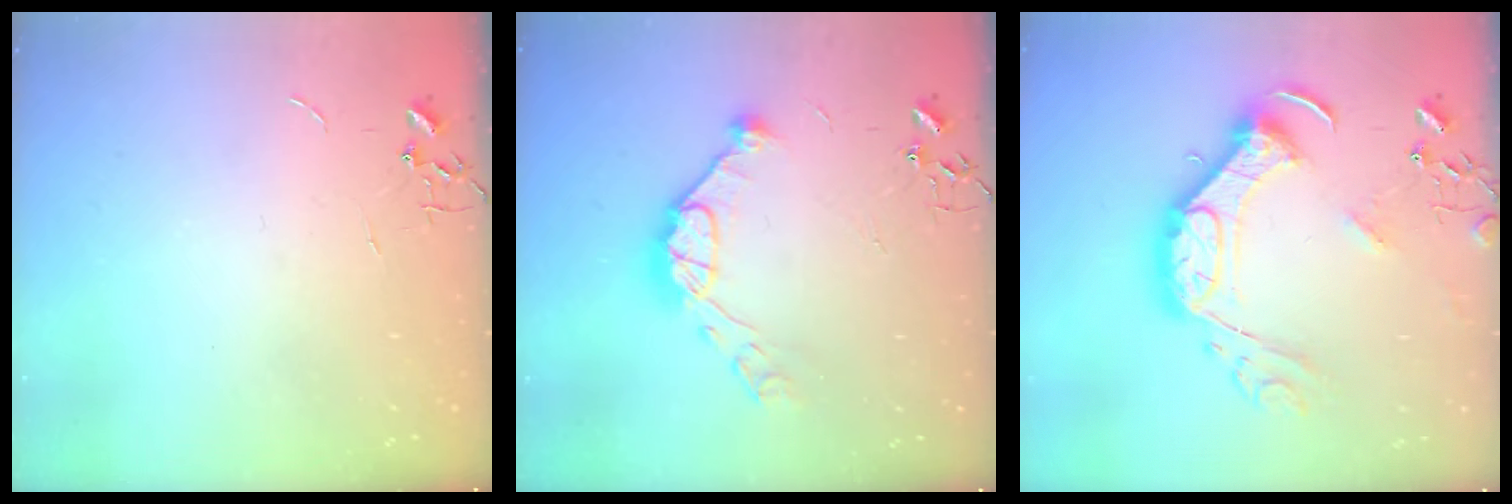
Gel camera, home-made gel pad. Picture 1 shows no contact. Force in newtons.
{"total": 13.0, "press": 12.9, "slide": 1.4}
{"total": 18.6, "press": 18.6, "slide": 1.1}